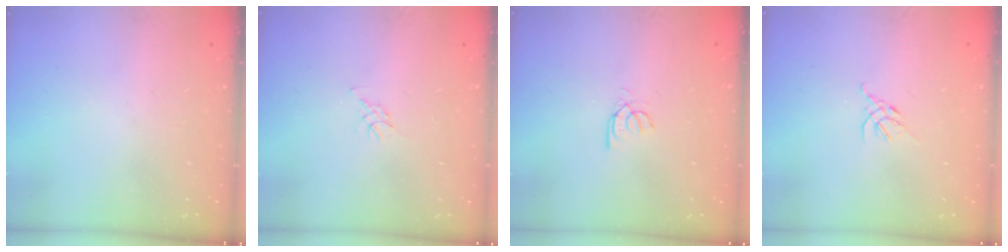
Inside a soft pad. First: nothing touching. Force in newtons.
{"total": 4.8, "press": 4.8, "slide": 0.7}
{"total": 3.6, "press": 3.5, "slide": 0.4}
{"total": 2.7, "press": 2.6, "slide": 0.7}